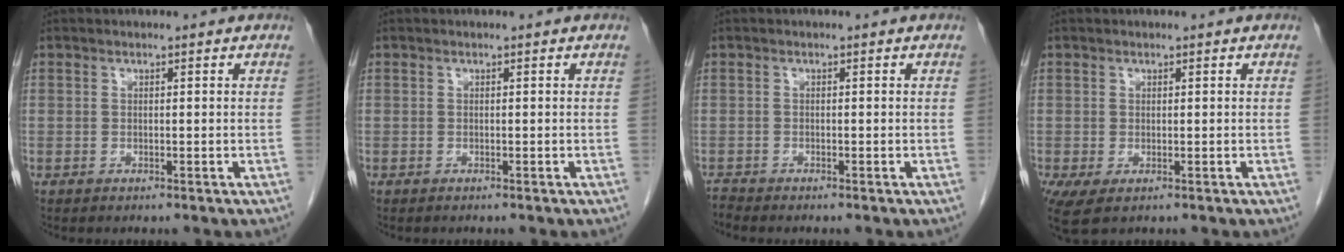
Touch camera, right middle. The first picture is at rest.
{"total": 0.0}
{"total": 0.8, "force": [-0.7, -0.2, -0.3], "torque": [0.002, -0.006, -0.015]}
{"total": 3.6, "force": [-1.4, 1.7, 2.8], "torque": [-0.049, -0.012, -0.017]}